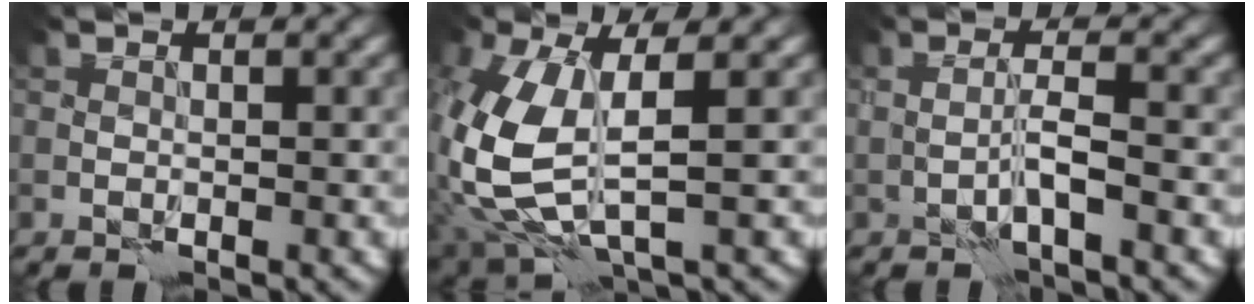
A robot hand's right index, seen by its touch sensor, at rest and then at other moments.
{"total": 9.0, "force": [0.0, 4.4, 7.8], "torque": [-0.216, -0.025, 0.007]}
{"total": 1.8, "force": [-0.4, -0.1, 1.7], "torque": [-0.030, 0.006, -0.011]}